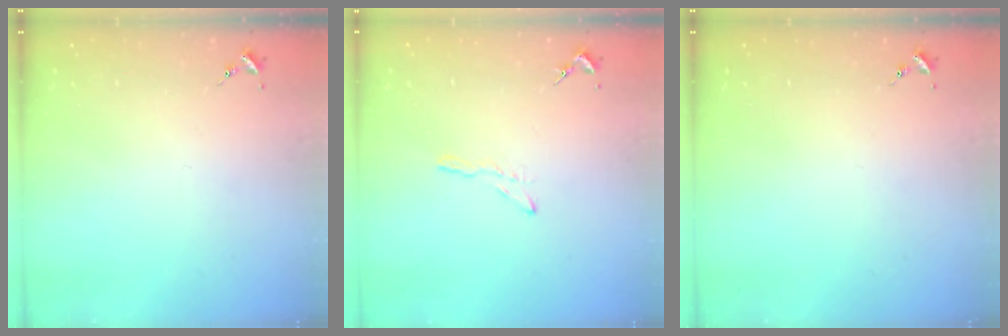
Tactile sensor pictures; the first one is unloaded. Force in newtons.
{"total": 3.2, "press": 3.2, "slide": 0.3}
{"total": 0.0}